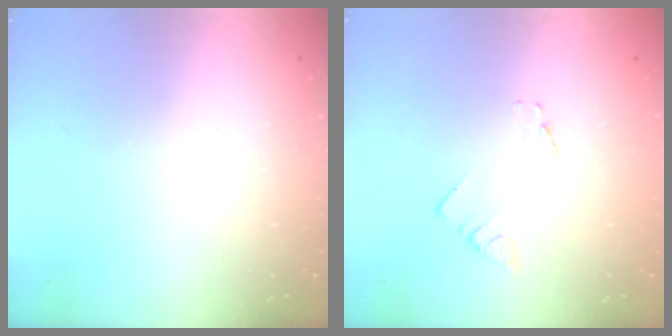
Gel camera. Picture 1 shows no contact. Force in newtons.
{"total": 0.7, "press": 0.7, "slide": 0.1}